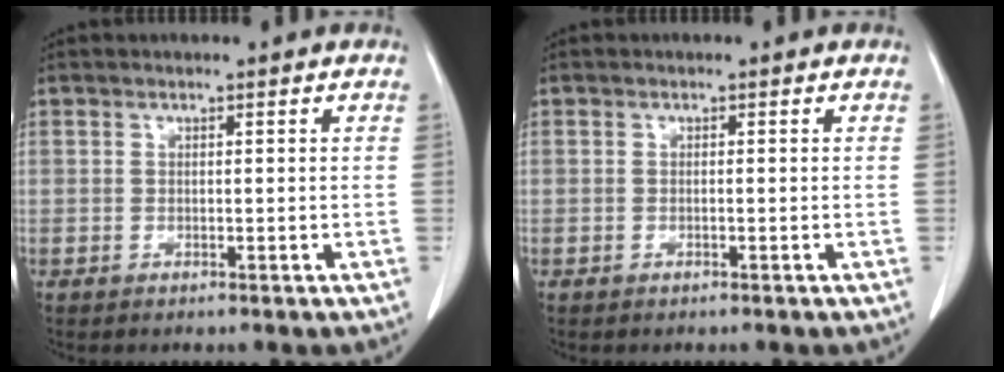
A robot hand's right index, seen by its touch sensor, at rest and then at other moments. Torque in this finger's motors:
{"motor_torque": [0.18, -0.05, 0.07, -0.01]}